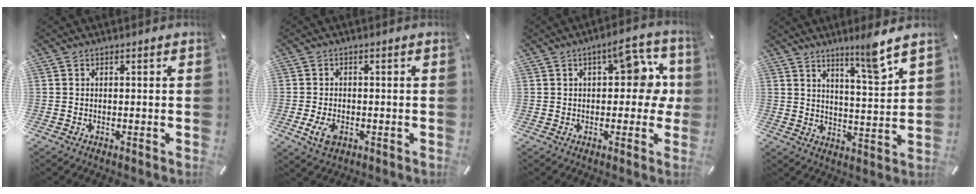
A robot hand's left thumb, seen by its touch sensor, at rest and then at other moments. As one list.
[{"total": 3.8, "force": [-1.2, 2.4, 2.7], "torque": [-0.074, -0.005, -0.026]}, {"total": 11.7, "force": [3.2, 5.8, 9.7], "torque": [-0.116, -0.006, 0.048]}, {"total": 8.5, "force": [7.1, -0.1, 4.6], "torque": [-0.069, -0.054, 0.116]}]